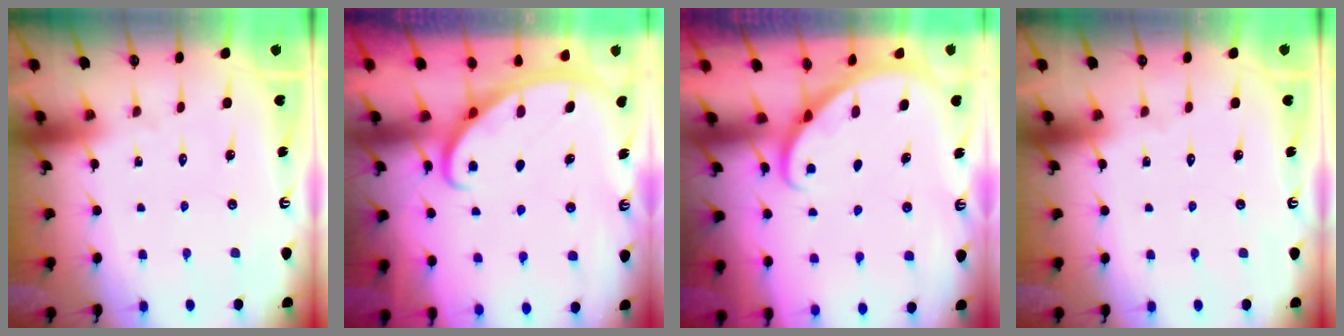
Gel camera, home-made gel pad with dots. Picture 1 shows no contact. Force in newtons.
{"total": 2.6, "press": 2.5, "slide": 0.4}
{"total": 2.0, "press": 2.0, "slide": 0.1}
{"total": 0.0}